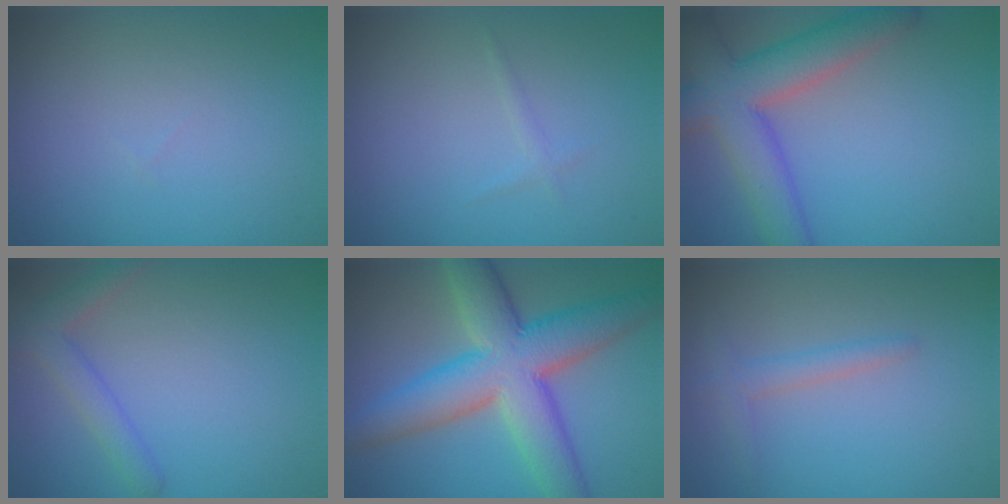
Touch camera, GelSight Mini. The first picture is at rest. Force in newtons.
{"total": 0.6, "press": 0.6, "slide": 0.1}
{"total": 7.3, "press": 7.3, "slide": 0.4}
{"total": 2.6, "press": 2.6, "slide": 0.2}
{"total": 9.6, "press": 9.6, "slide": 0.2}
{"total": 1.6, "press": 1.6, "slide": 0.1}